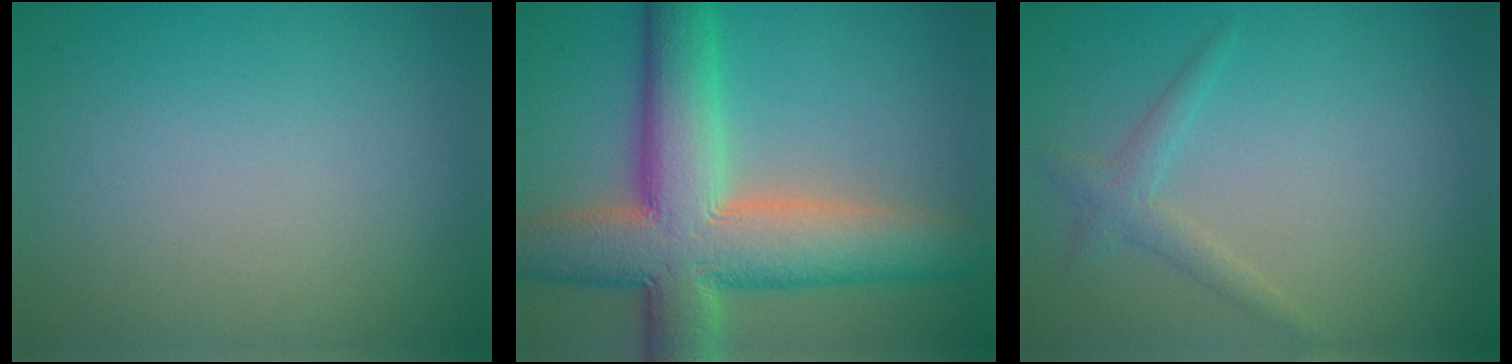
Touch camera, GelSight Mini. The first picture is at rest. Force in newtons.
{"total": 11.6, "press": 11.6, "slide": 0.8}
{"total": 1.7, "press": 1.7, "slide": 0.1}